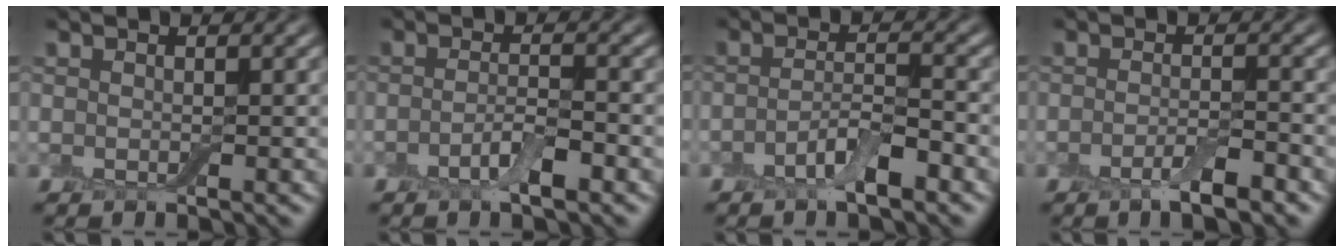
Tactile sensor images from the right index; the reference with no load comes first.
{"total": 2.7, "force": [-1.4, 0.7, 2.2], "torque": [-0.043, 0.003, -0.030]}
{"total": 3.5, "force": [-1.9, 1.0, 2.7], "torque": [-0.054, 0.006, -0.041]}
{"total": 2.7, "force": [-1.6, 0.6, 2.2], "torque": [-0.040, 0.000, -0.030]}